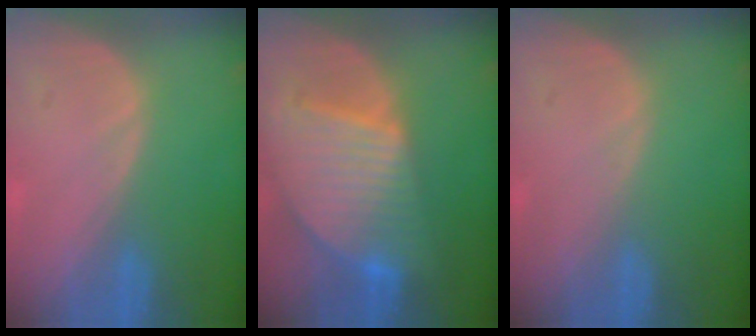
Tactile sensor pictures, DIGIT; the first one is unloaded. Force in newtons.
{"total": 9.5, "press": 8.2, "slide": 4.8}
{"total": 0.0}